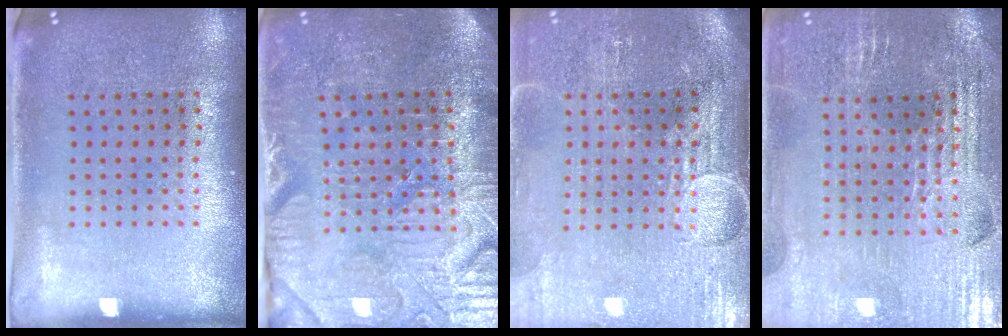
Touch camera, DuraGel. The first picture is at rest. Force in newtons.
{"total": 4.0, "press": 3.9, "slide": 1.0}
{"total": 4.1, "press": 3.7, "slide": 1.9}
{"total": 2.9, "press": 2.9, "slide": 0.5}